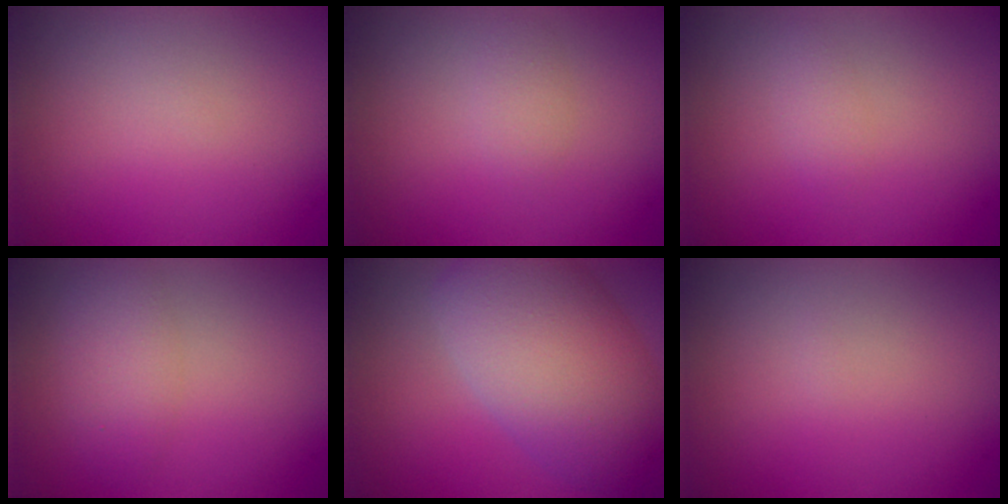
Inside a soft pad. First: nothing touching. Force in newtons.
{"total": 1.2, "press": 1.2, "slide": 0.0}
{"total": 1.0, "press": 1.0, "slide": 0.1}
{"total": 2.8, "press": 2.8, "slide": 0.2}
{"total": 9.4, "press": 9.4, "slide": 0.5}
{"total": 0.0}